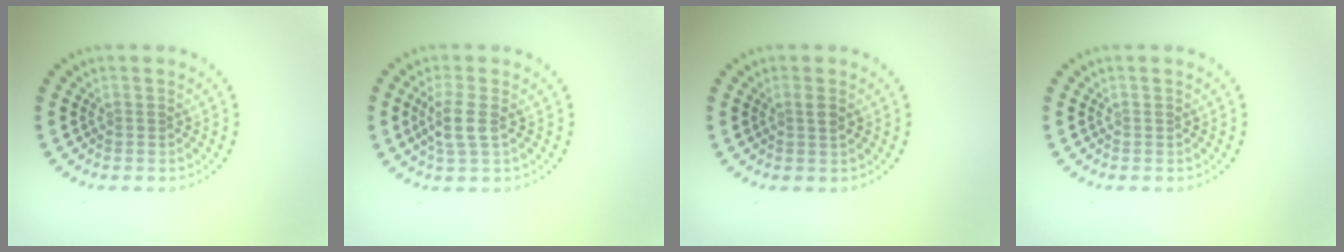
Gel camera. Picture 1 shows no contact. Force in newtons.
{"total": 2.4, "press": 2.1, "slide": 1.3}
{"total": 1.0, "press": 0.8, "slide": 0.5}
{"total": 0.0}